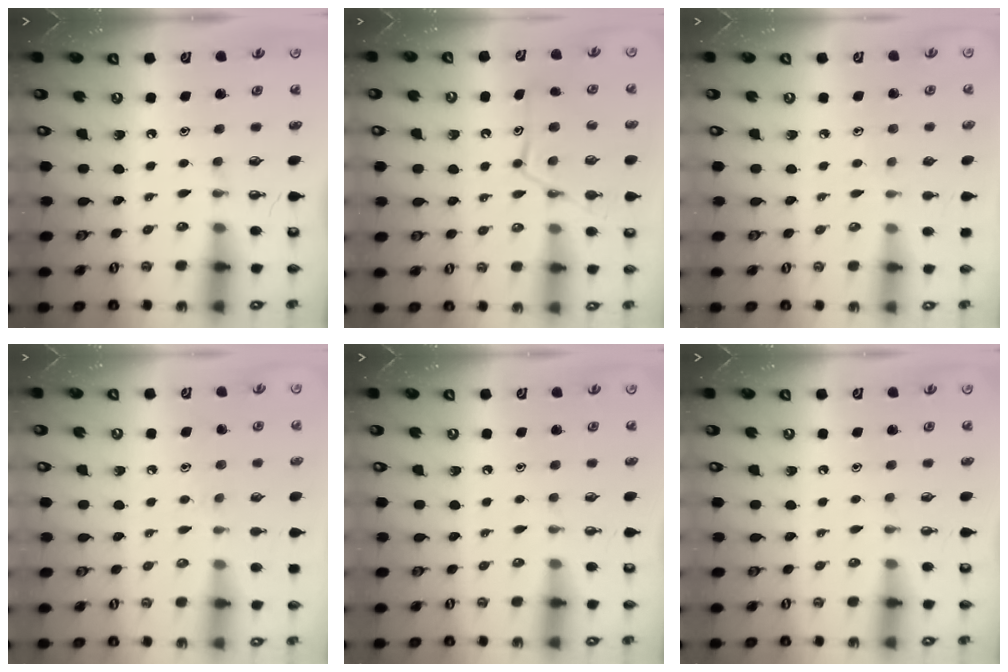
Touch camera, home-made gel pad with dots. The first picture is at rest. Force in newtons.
{"total": 14.2, "press": 14.2, "slide": 1.2}
{"total": 2.9, "press": 2.8, "slide": 0.2}
{"total": 6.9, "press": 6.8, "slide": 0.9}
{"total": 0.0}
{"total": 0.0}